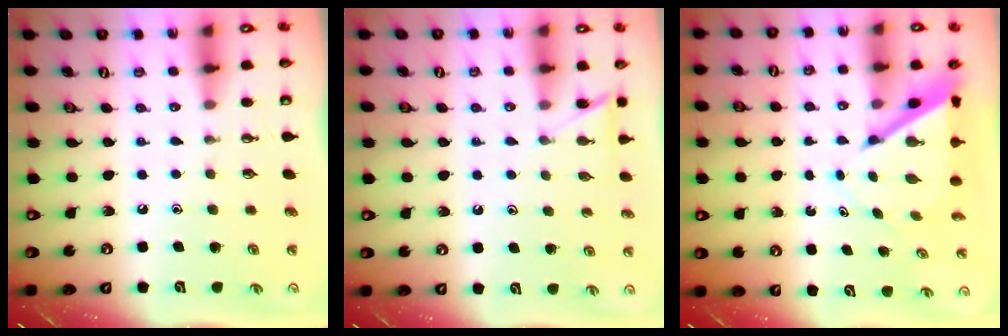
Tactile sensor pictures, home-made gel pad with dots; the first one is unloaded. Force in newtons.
{"total": 4.5, "press": 4.5, "slide": 0.6}
{"total": 6.9, "press": 6.9, "slide": 0.6}